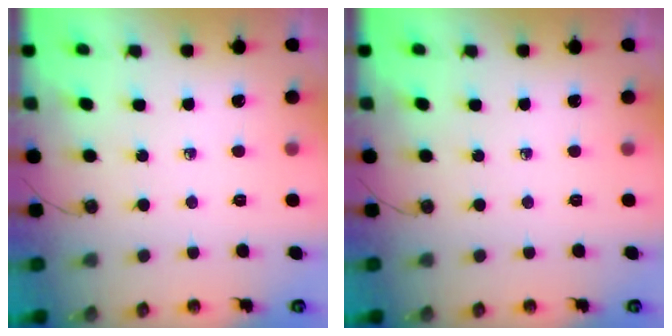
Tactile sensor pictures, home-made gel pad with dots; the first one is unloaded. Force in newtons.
{"total": 0.0}